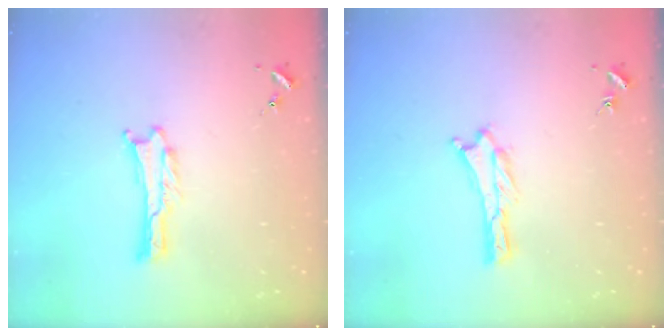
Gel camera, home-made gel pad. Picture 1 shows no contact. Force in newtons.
{"total": 0.0}